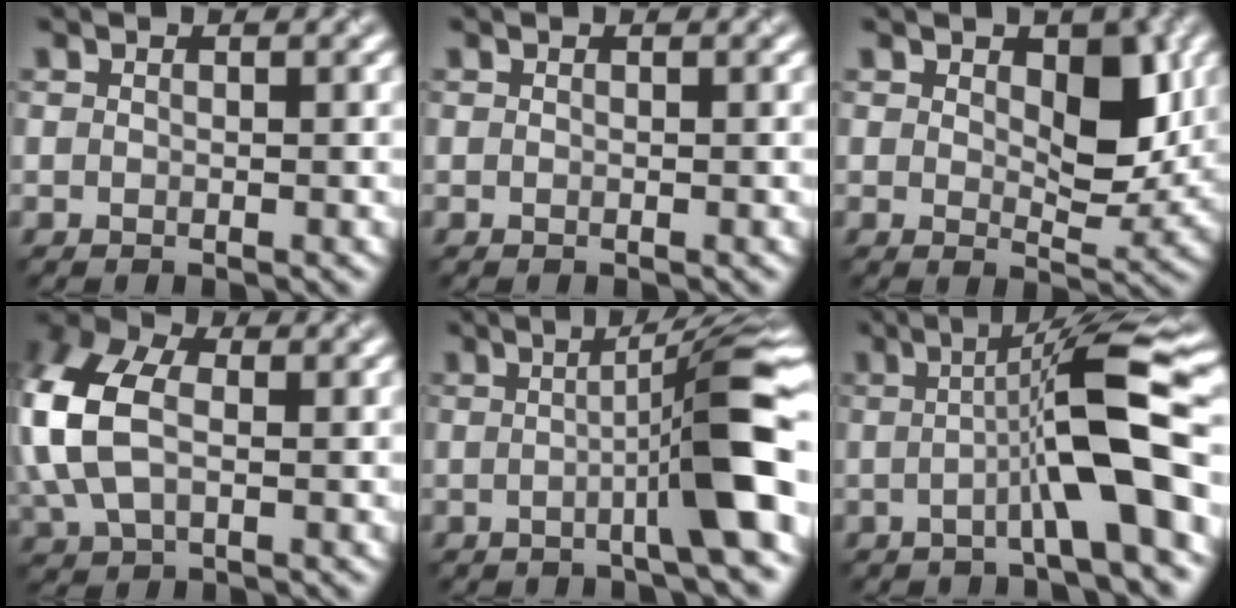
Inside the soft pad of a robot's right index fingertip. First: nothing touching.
{"total": 0.0}
{"total": 4.4, "force": [1.3, 2.2, 3.6], "torque": [-0.051, -0.003, 0.027]}
{"total": 7.5, "force": [0.4, 5.2, 5.5], "torque": [-0.159, 0.015, 0.008]}
{"total": 8.1, "force": [-1.1, 0.9, 7.9], "torque": [-0.100, 0.012, -0.018]}
{"total": 8.8, "force": [-1.4, 1.1, 8.6], "torque": [-0.113, 0.016, -0.024]}